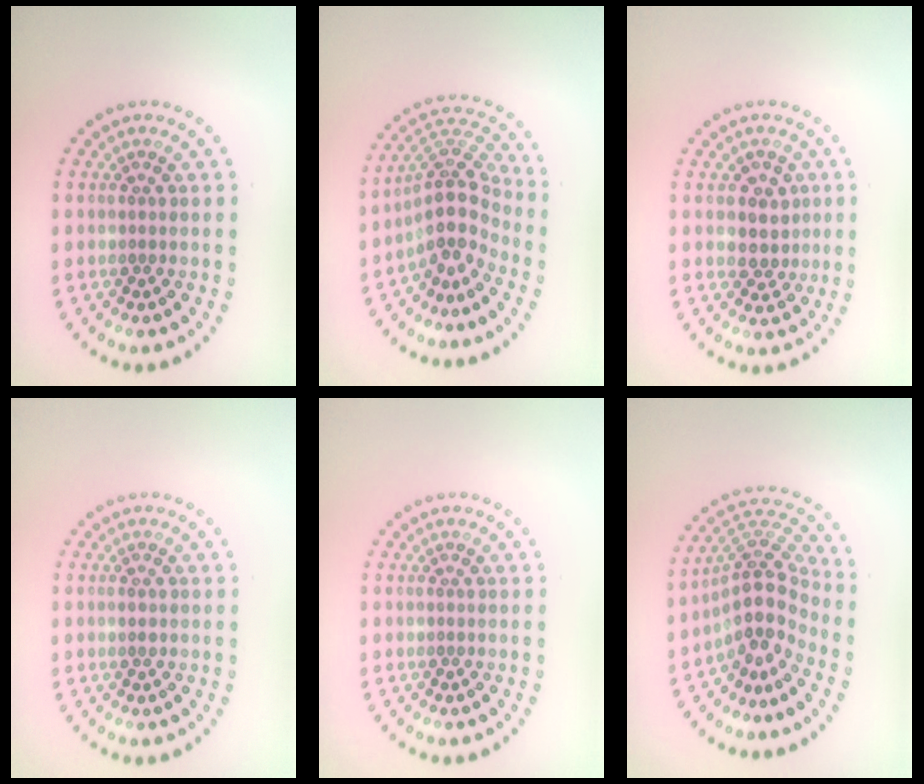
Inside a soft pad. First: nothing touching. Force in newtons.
{"total": 4.5, "press": 3.3, "slide": 2.9}
{"total": 2.7, "press": 2.3, "slide": 1.3}
{"total": 1.0, "press": 1.0, "slide": 0.2}
{"total": 0.0}
{"total": 4.6, "press": 3.5, "slide": 3.0}